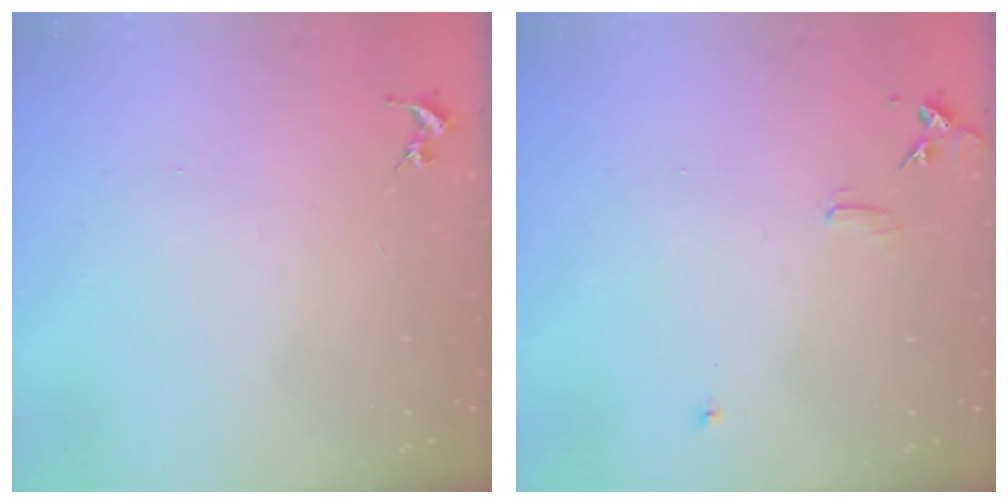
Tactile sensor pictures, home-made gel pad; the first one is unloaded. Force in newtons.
{"total": 7.6, "press": 7.6, "slide": 0.7}